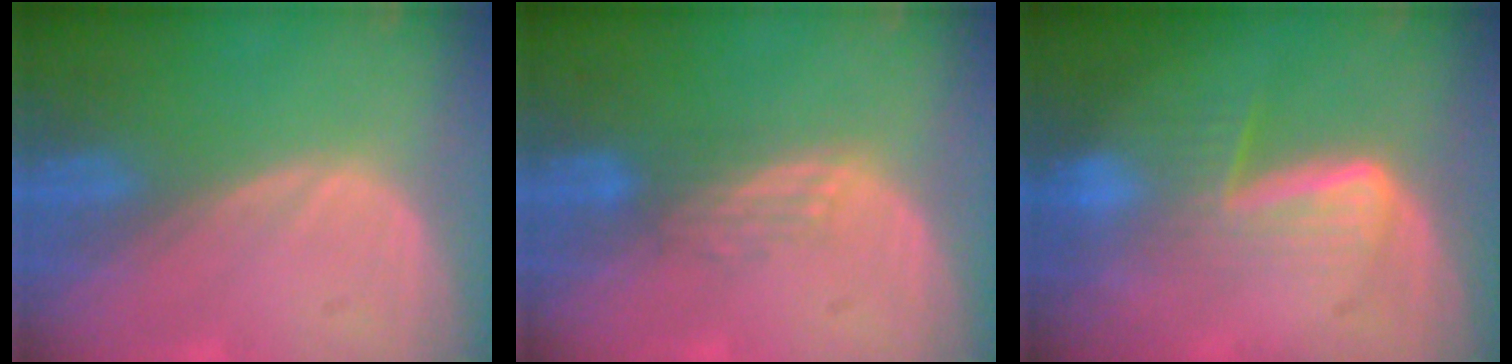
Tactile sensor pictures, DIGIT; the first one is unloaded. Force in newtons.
{"total": 2.8, "press": 2.4, "slide": 1.4}
{"total": 6.7, "press": 5.8, "slide": 3.4}